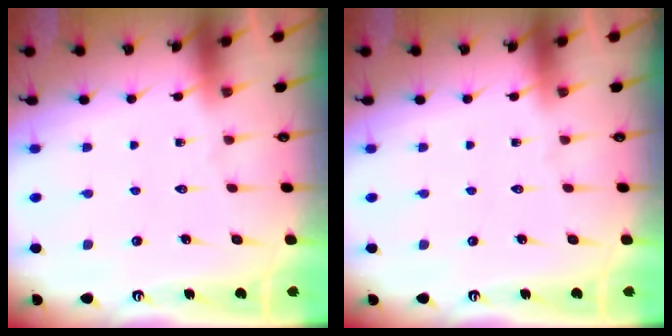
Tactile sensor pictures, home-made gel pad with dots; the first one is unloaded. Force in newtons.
{"total": 0.0}